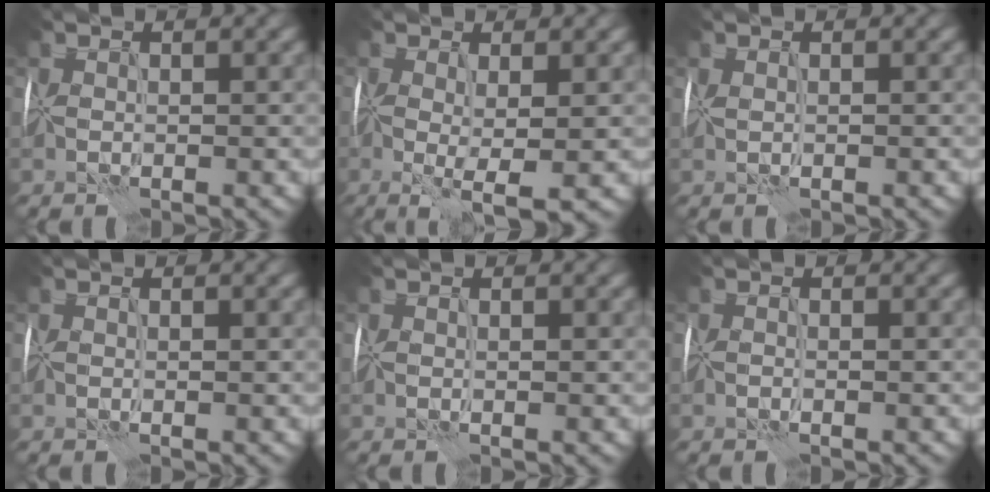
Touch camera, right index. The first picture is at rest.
{"total": 4.3, "force": [-1.2, 0.9, 4.1], "torque": [-0.079, -0.014, -0.022]}
{"total": 0.0}
{"total": 0.0}
{"total": 0.0}
{"total": 0.5, "force": [-0.5, 0.0, 0.2], "torque": [-0.001, 0.000, -0.010]}